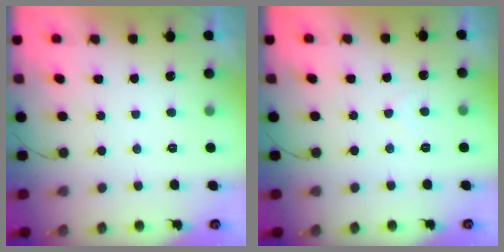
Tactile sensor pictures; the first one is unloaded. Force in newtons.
{"total": 3.5, "press": 3.5, "slide": 0.1}